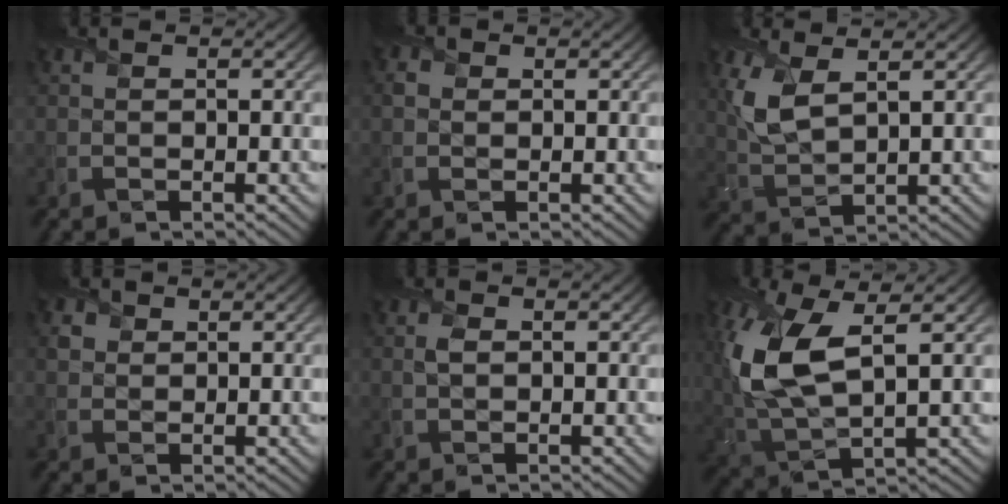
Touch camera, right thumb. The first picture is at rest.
{"total": 1.0, "force": [0.1, 1.0, 0.1], "torque": [0.000, -0.002, 0.003]}
{"total": 5.9, "force": [2.5, 2.8, 4.6], "torque": [-0.117, -0.002, 0.054]}
{"total": 1.4, "force": [0.5, 1.3, 0.0], "torque": [-0.002, -0.002, 0.013]}
{"total": 1.0, "force": [0.0, 0.8, 0.6], "torque": [-0.012, -0.002, 0.002]}
{"total": 12.6, "force": [2.8, 5.9, 10.8], "torque": [-0.271, 0.000, 0.056]}